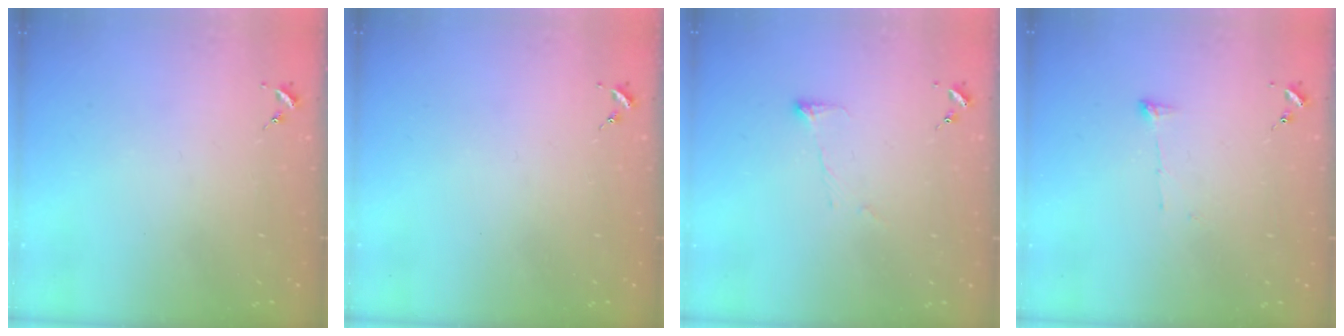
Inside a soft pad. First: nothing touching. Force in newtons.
{"total": 0.0}
{"total": 5.8, "press": 5.8, "slide": 0.8}
{"total": 4.8, "press": 4.8, "slide": 0.2}